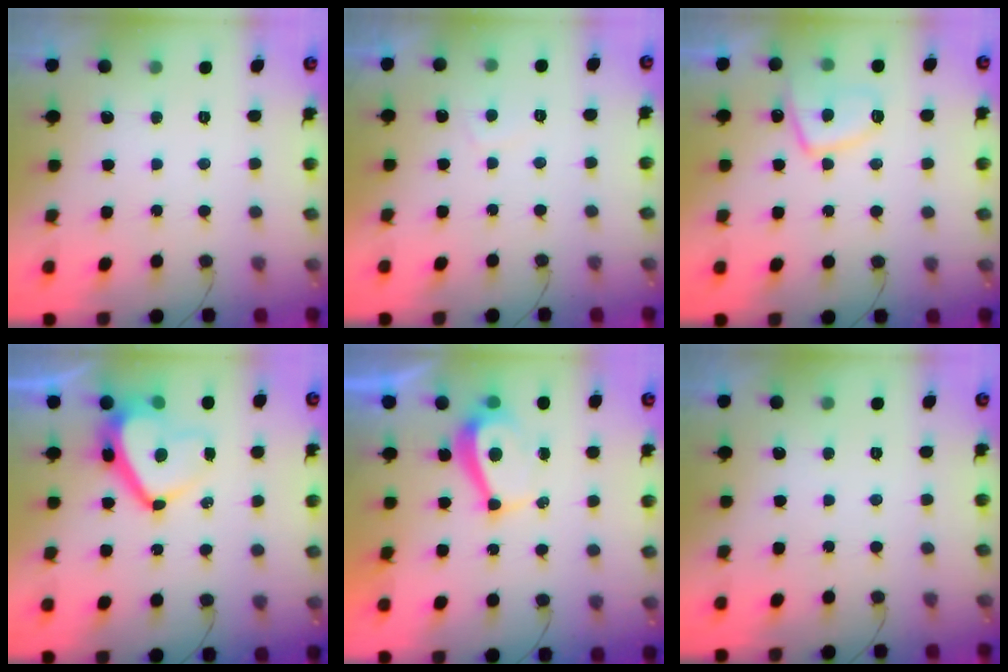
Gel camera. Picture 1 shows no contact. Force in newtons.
{"total": 0.8, "press": 0.6, "slide": 0.5}
{"total": 10.5, "press": 10.4, "slide": 1.1}
{"total": 12.3, "press": 12.2, "slide": 1.4}
{"total": 5.7, "press": 5.7, "slide": 0.2}
{"total": 0.0}